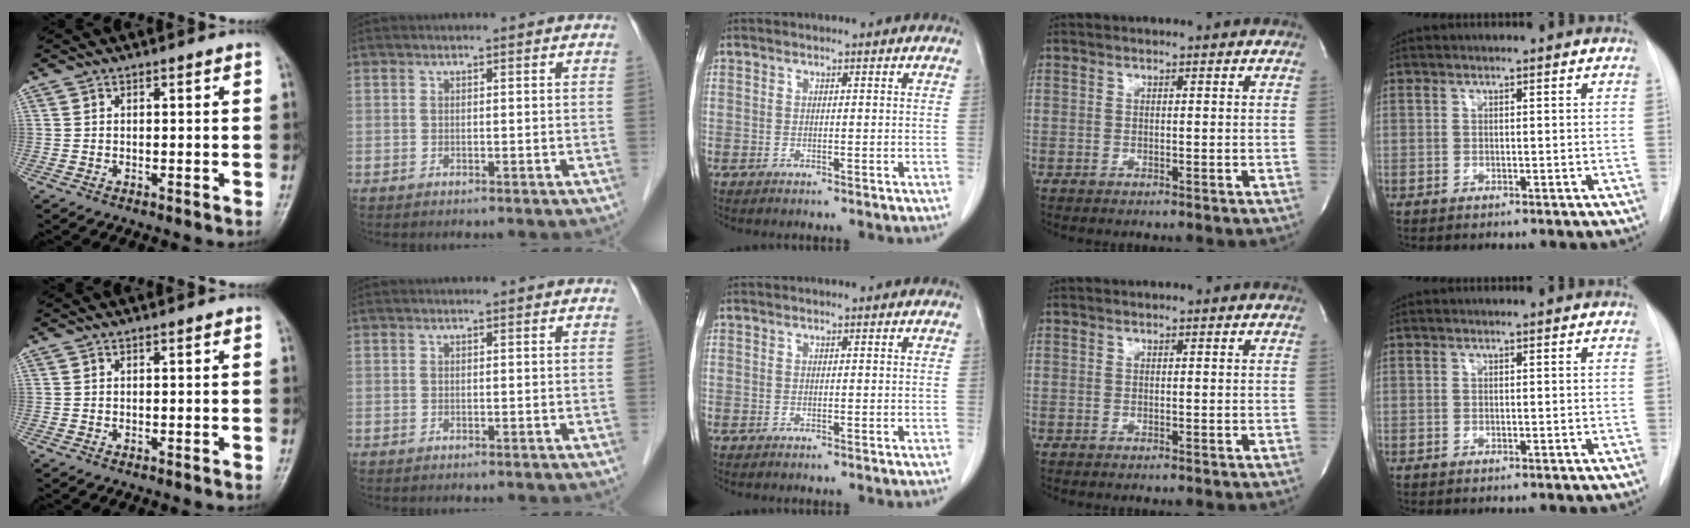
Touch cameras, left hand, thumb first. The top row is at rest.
{}